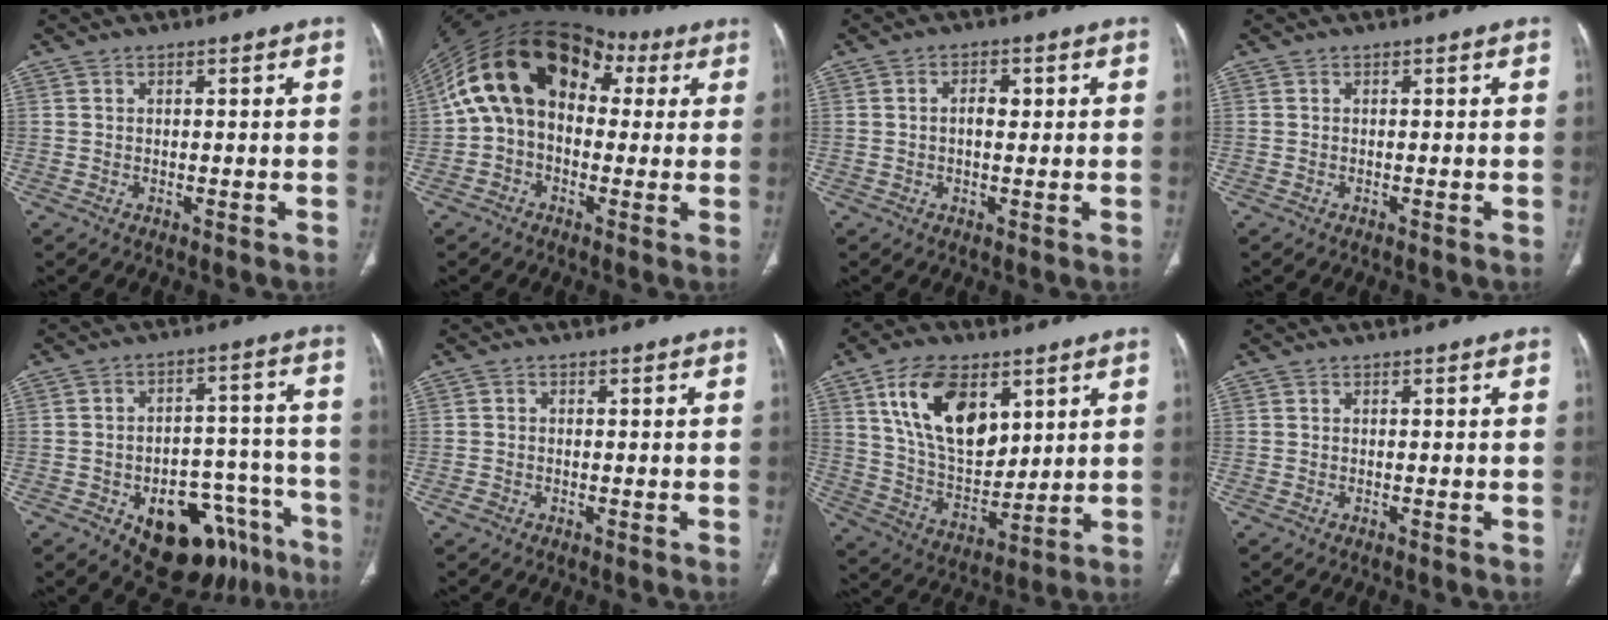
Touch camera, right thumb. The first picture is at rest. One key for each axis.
{"total": 19.3, "fx": 4.0, "fy": 13.2, "fz": 13.5, "tx": -0.208, "ty": 0.054, "tz": 0.052}
{"total": 2.8, "fx": 0.4, "fy": 1.6, "fz": 2.2, "tx": -0.033, "ty": 0.007, "tz": 0.004}
{"total": 0.0}
{"total": 19.4, "fx": -10.8, "fy": 11.2, "fz": 11.6, "tx": -0.089, "ty": 0.089, "tz": -0.141}
{"total": 1.3, "fx": -0.7, "fy": 1.0, "fz": 0.5, "tx": -0.010, "ty": 0.005, "tz": -0.013}
{"total": 17.7, "fx": 7.6, "fy": 10.1, "fz": 12.4, "tx": -0.183, "ty": -0.038, "tz": 0.150}
{"total": 0.0}